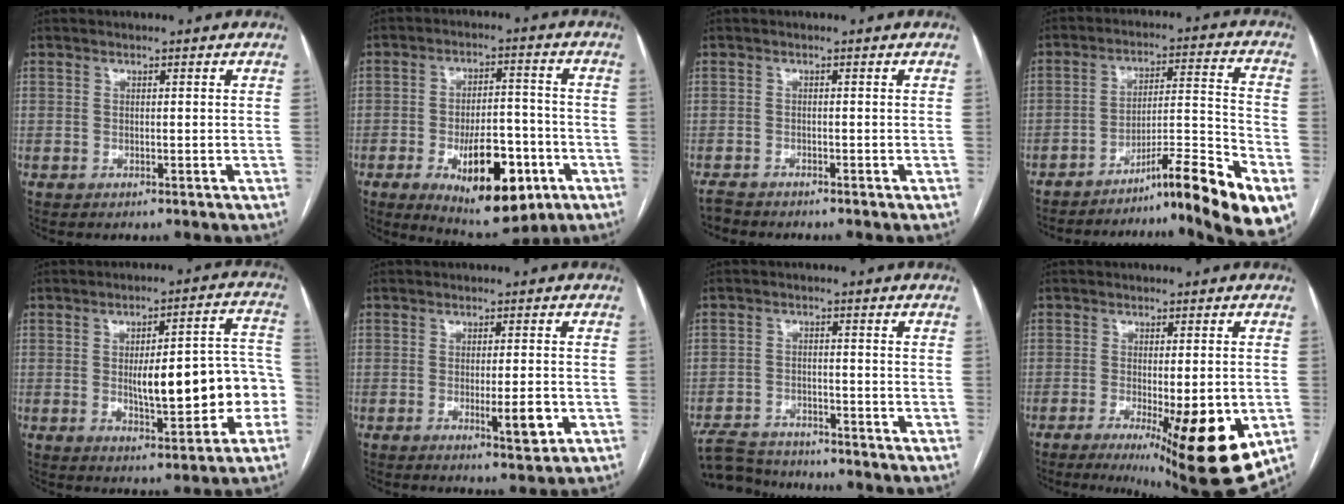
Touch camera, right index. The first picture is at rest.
{"total": 14.6, "force": [-6.0, 6.3, 11.7], "torque": [-0.166, -0.002, -0.078]}
{"total": 1.5, "force": [-1.5, 0.1, -0.2], "torque": [0.004, -0.007, -0.028]}
{"total": 15.6, "force": [-10.4, -0.3, 11.6], "torque": [-0.142, 0.026, -0.154]}
{"total": 13.8, "force": [-2.1, 3.8, 13.1], "torque": [-0.173, 0.033, -0.017]}
{"total": 4.2, "force": [-1.3, 0.7, 4.0], "torque": [-0.058, -0.005, -0.013]}
{"total": 6.7, "force": [-6.5, 1.3, 0.7], "torque": [-0.015, -0.007, -0.114]}
{"total": 14.0, "force": [-5.0, 2.7, 12.8], "torque": [-0.125, -0.020, -0.055]}